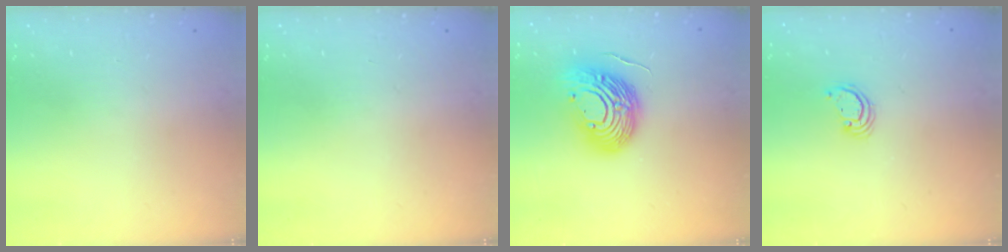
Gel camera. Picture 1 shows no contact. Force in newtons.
{"total": 0.0}
{"total": 14.0, "press": 13.8, "slide": 2.2}
{"total": 2.6, "press": 2.6, "slide": 0.2}